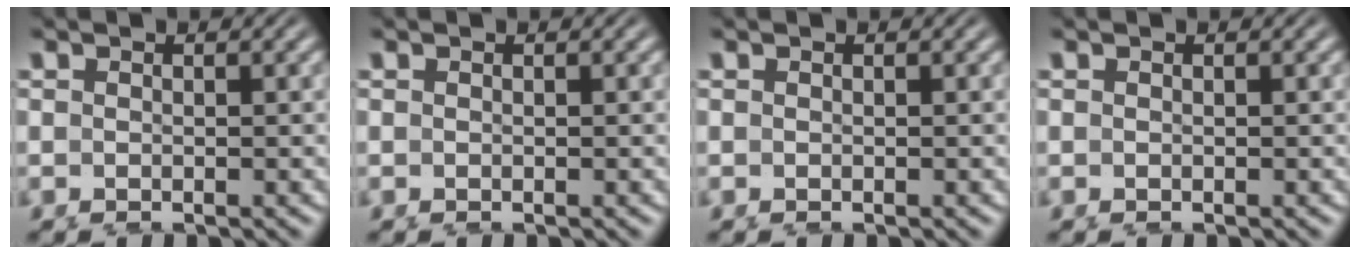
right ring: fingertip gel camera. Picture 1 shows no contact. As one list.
[{"total": 0.0}, {"total": 0.0}, {"total": 0.0}]